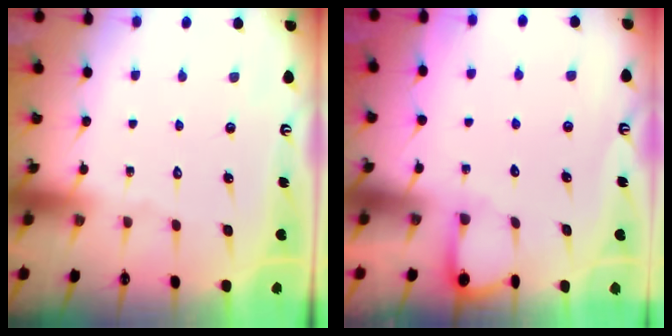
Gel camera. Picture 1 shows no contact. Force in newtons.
{"total": 2.7, "press": 2.7, "slide": 0.2}